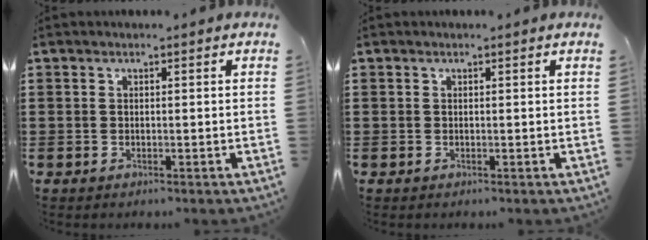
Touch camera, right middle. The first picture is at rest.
{"total": 0.0}